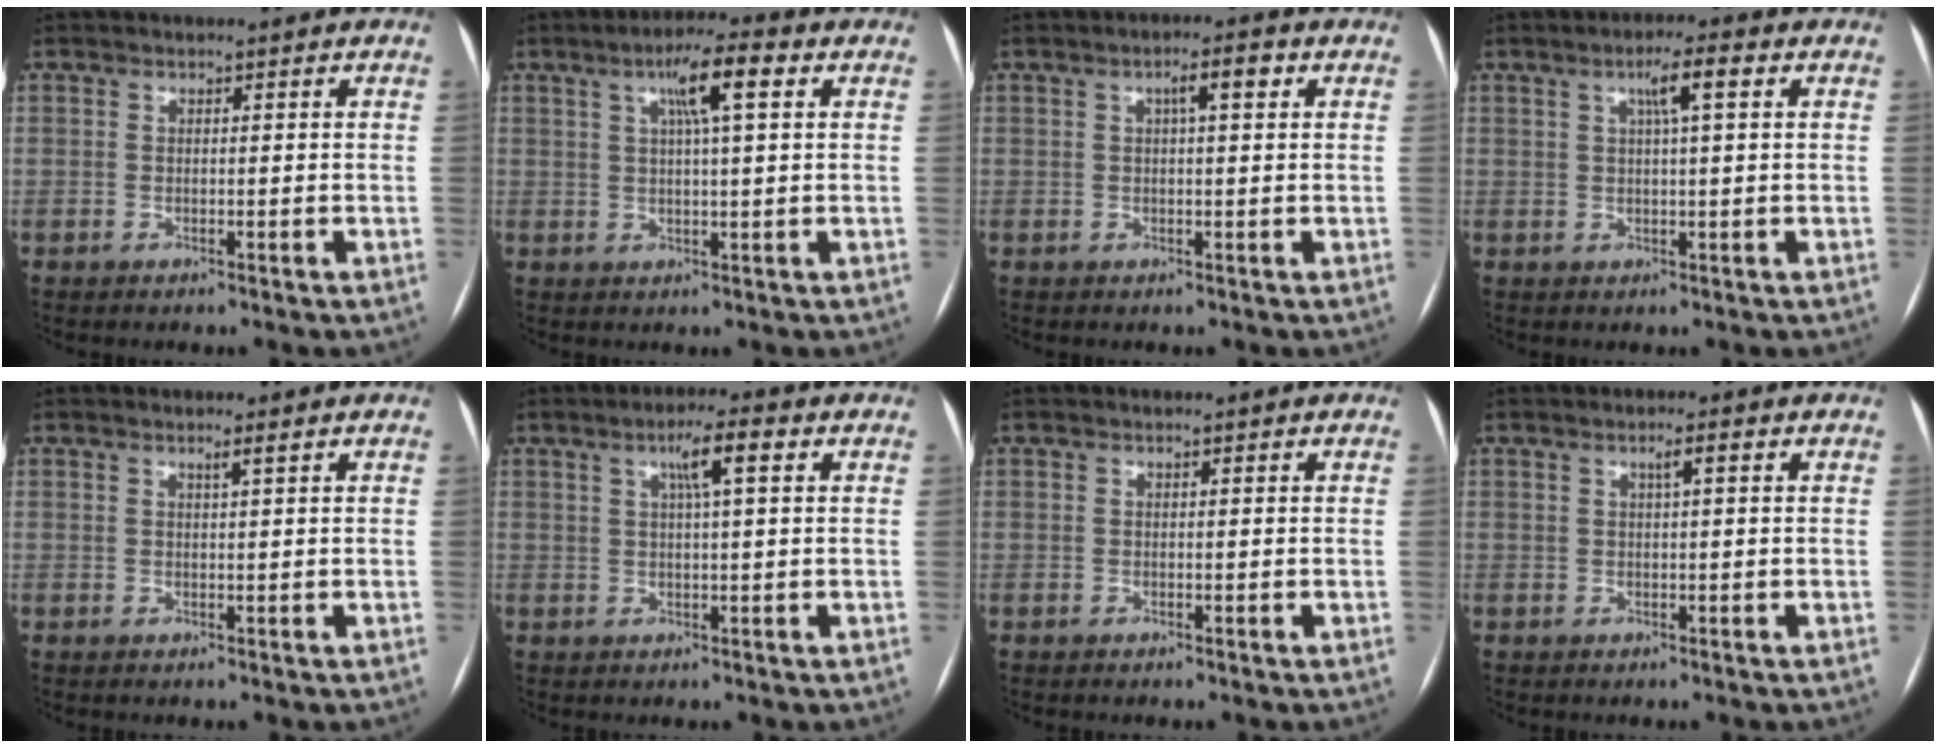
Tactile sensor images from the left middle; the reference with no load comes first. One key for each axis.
{"total": 7.0, "fx": 2.6, "fy": 0.6, "fz": 6.4, "tx": -0.114, "ty": 0.014, "tz": 0.042}
{"total": 3.2, "fx": 1.1, "fy": 0.5, "fz": 3.0, "tx": -0.047, "ty": 0.011, "tz": 0.016}
{"total": 4.2, "fx": 1.5, "fy": 0.2, "fz": 3.9, "tx": -0.068, "ty": 0.008, "tz": 0.026}
{"total": 0.9, "fx": 0.5, "fy": -0.3, "fz": 0.7, "tx": -0.018, "ty": -0.001, "tz": 0.013}
{"total": 4.9, "fx": 1.8, "fy": 0.3, "fz": 4.5, "tx": -0.078, "ty": 0.010, "tz": 0.030}
{"total": 0.0}
{"total": 1.6, "fx": 0.5, "fy": 0.0, "fz": 1.5, "tx": -0.025, "ty": 0.003, "tz": 0.009}